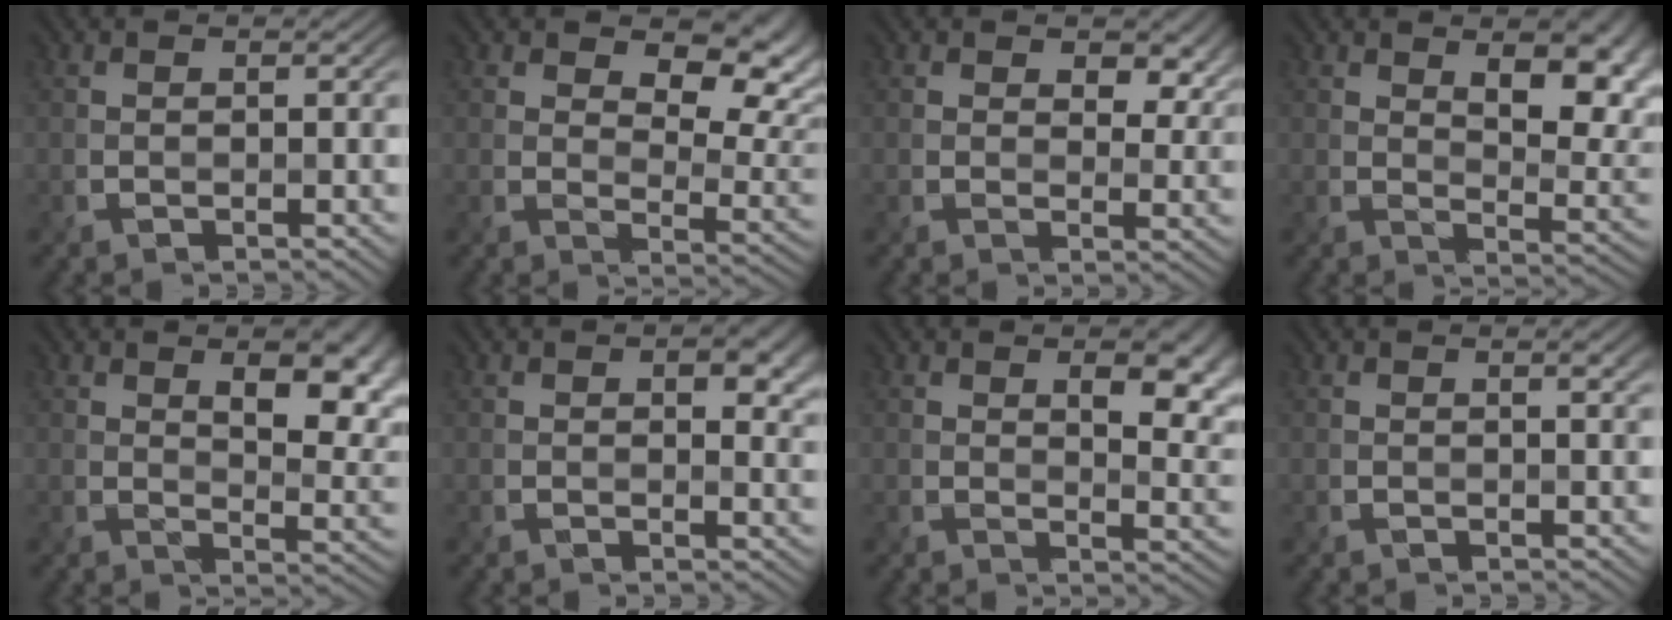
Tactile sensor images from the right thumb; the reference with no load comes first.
{"total": 10.6, "force": [4.7, 6.2, 7.2], "torque": [-0.101, -0.008, 0.069]}
{"total": 6.4, "force": [2.9, 3.7, 4.2], "torque": [-0.062, -0.005, 0.046]}
{"total": 10.3, "force": [4.0, 4.9, 8.1], "torque": [-0.112, -0.011, 0.065]}
{"total": 9.4, "force": [3.5, 4.3, 7.6], "torque": [-0.101, -0.011, 0.058]}
{"total": 5.5, "force": [1.6, 2.8, 4.4], "torque": [-0.053, -0.004, 0.025]}
{"total": 7.4, "force": [2.9, 3.4, 5.9], "torque": [-0.082, -0.010, 0.051]}
{"total": 2.0, "force": [1.0, 0.5, 1.6], "torque": [-0.017, 0.004, 0.014]}